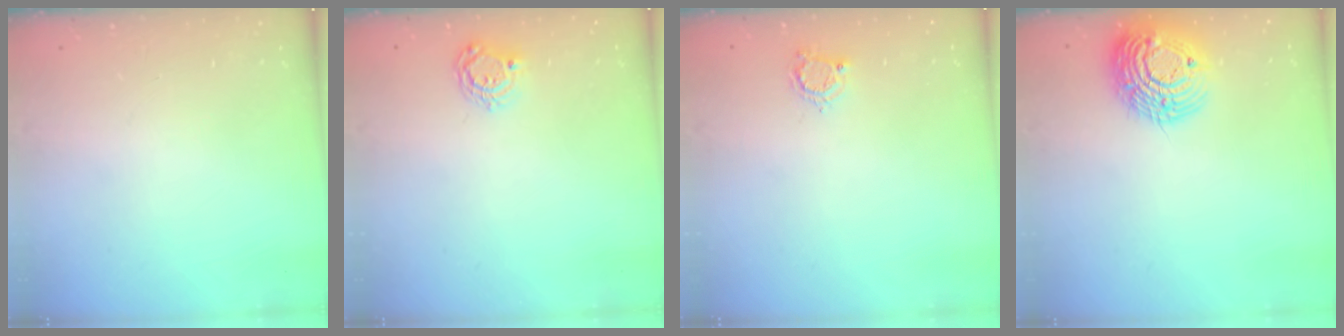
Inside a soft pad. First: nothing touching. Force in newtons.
{"total": 5.0, "press": 5.0, "slide": 0.5}
{"total": 4.5, "press": 4.5, "slide": 0.5}
{"total": 16.8, "press": 16.7, "slide": 1.3}